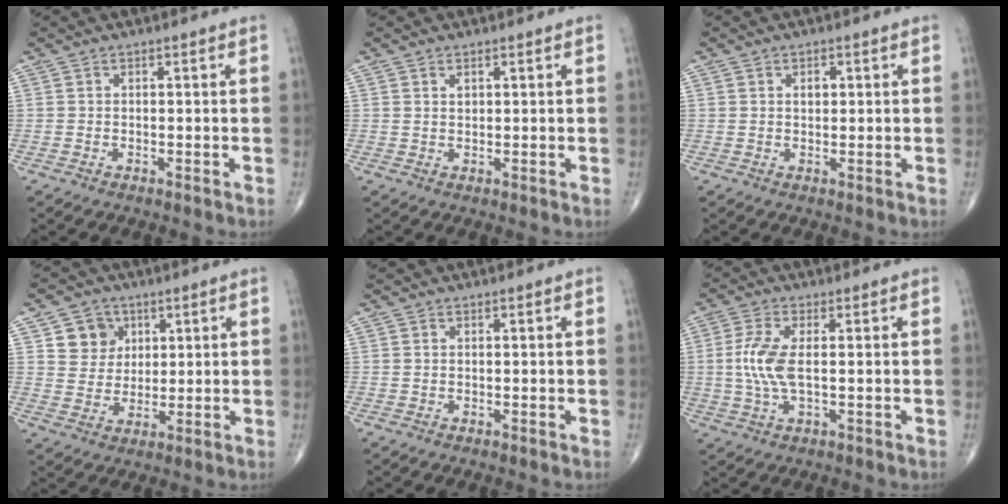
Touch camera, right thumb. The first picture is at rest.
{"total": 1.2, "force": [0.6, 0.8, 0.8], "torque": [-0.008, -0.002, 0.012]}
{"total": 1.6, "force": [0.4, 1.1, 1.1], "torque": [-0.010, 0.001, 0.003]}
{"total": 7.0, "force": [2.8, 6.1, 1.8], "torque": [0.001, -0.009, 0.050]}
{"total": 0.0}
{"total": 6.7, "force": [0.3, 2.4, 6.3], "torque": [-0.154, -0.002, 0.004]}